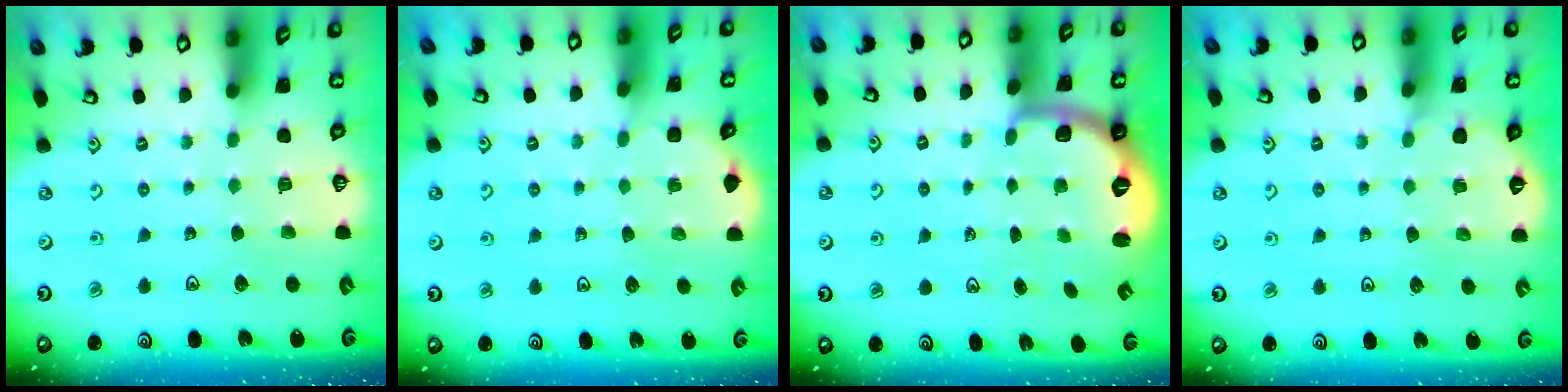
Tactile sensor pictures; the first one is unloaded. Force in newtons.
{"total": 2.2, "press": 2.2, "slide": 0.3}
{"total": 2.5, "press": 2.0, "slide": 1.6}
{"total": 2.9, "press": 2.8, "slide": 0.4}